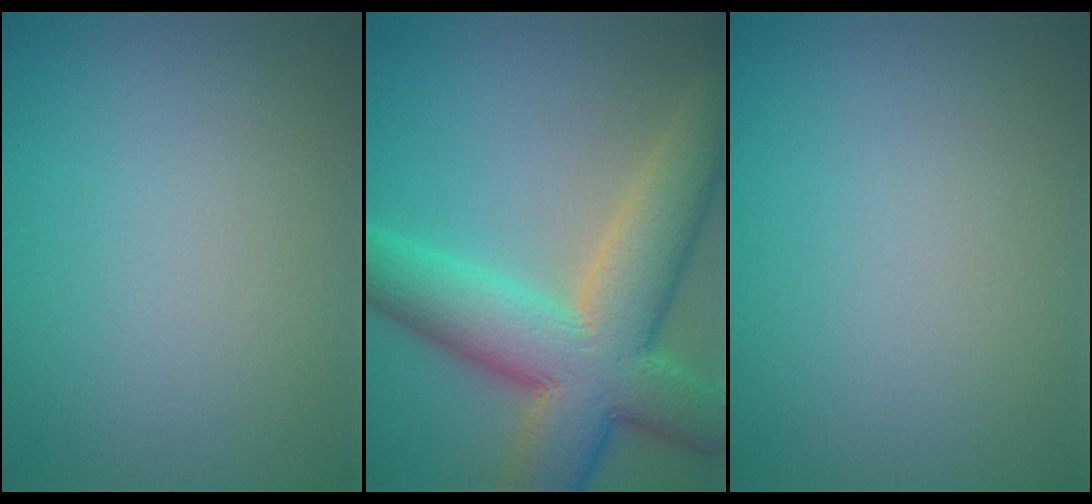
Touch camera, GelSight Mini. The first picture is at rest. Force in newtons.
{"total": 11.4, "press": 11.4, "slide": 0.7}
{"total": 0.0}